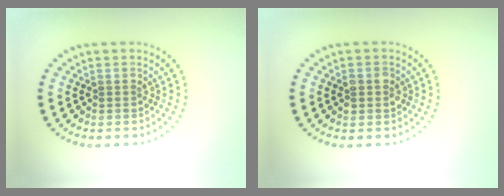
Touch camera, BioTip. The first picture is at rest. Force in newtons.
{"total": 1.5, "press": 1.5, "slide": 0.1}